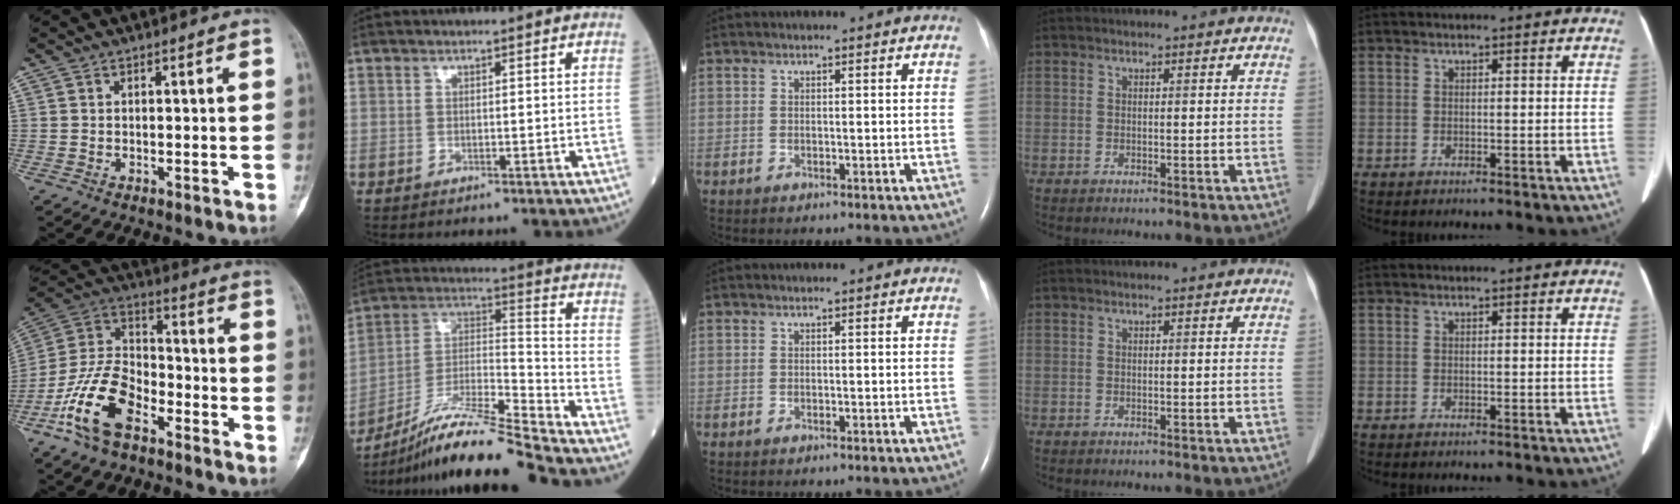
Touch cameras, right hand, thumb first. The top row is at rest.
{"thumb": {"total": 15.5, "force": [-8.1, 8.0, 10.5], "torque": [-0.205, 0.052, -0.163]}, "index": {"total": 17.0, "force": [-14.7, -1.3, 8.5], "torque": [-0.164, 0.003, -0.266]}}